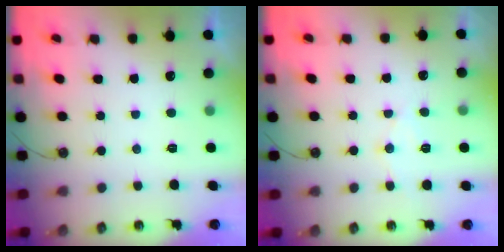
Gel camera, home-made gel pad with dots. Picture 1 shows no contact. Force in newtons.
{"total": 7.1, "press": 7.1, "slide": 0.5}